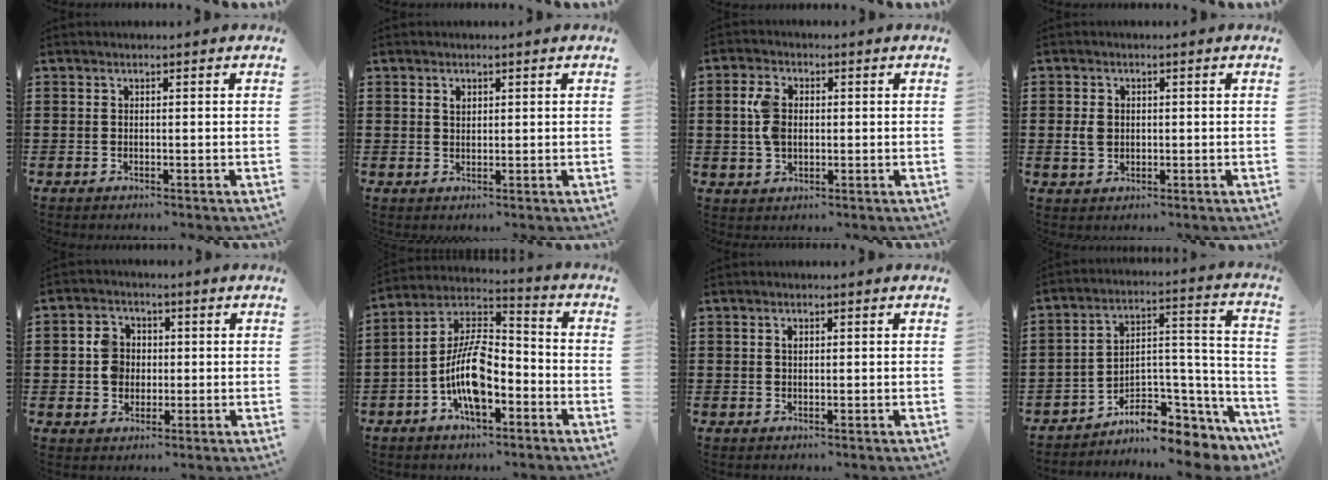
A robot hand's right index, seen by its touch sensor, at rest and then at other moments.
{"total": 1.4, "force": [0.7, 0.9, 0.8], "torque": [-0.018, 0.005, 0.012]}
{"total": 4.9, "force": [0.4, 3.2, 3.7], "torque": [-0.092, 0.007, 0.003]}
{"total": 2.9, "force": [0.0, 2.3, 1.8], "torque": [-0.047, 0.005, -0.004]}
{"total": 5.2, "force": [0.0, 4.7, 2.3], "torque": [-0.057, 0.016, -0.002]}
{"total": 10.7, "force": [-4.2, 4.8, 8.6], "torque": [-0.199, -0.001, -0.085]}
{"total": 0.9, "force": [0.3, 0.6, 0.6], "torque": [-0.015, 0.003, 0.006]}
{"total": 7.5, "force": [-5.7, 3.9, 2.8], "torque": [-0.044, 0.009, -0.100]}